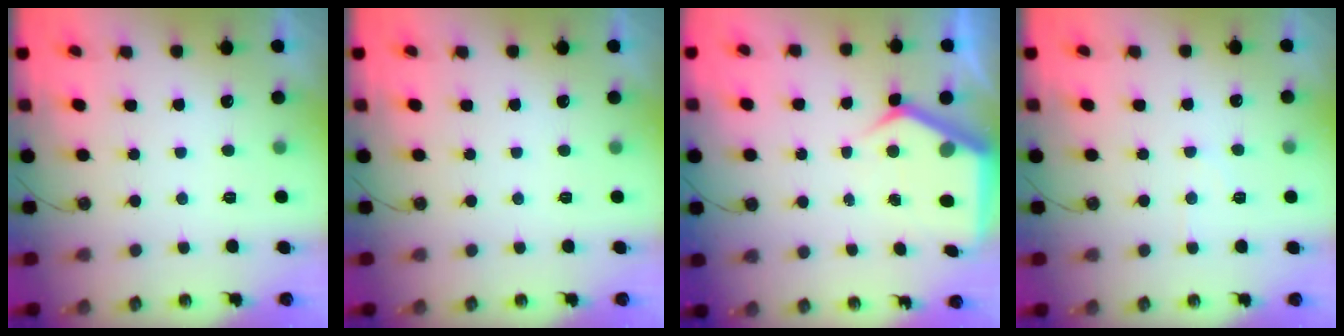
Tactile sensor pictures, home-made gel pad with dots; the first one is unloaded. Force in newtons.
{"total": 0.0}
{"total": 8.4, "press": 8.3, "slide": 0.7}
{"total": 5.3, "press": 5.3, "slide": 0.7}